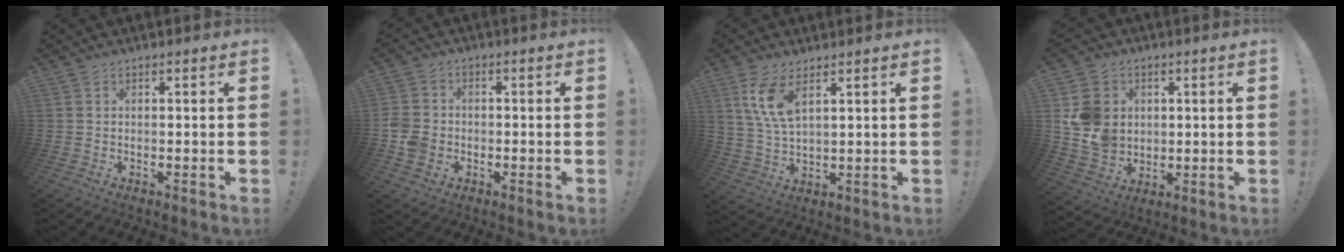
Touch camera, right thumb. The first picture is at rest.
{"total": 7.3, "force": [-2.1, 6.0, 3.5], "torque": [-0.083, 0.015, -0.039]}
{"total": 9.4, "force": [5.2, 3.6, 6.9], "torque": [-0.140, -0.024, 0.091]}
{"total": 11.7, "force": [2.3, 10.3, 5.0], "torque": [-0.094, -0.011, 0.049]}